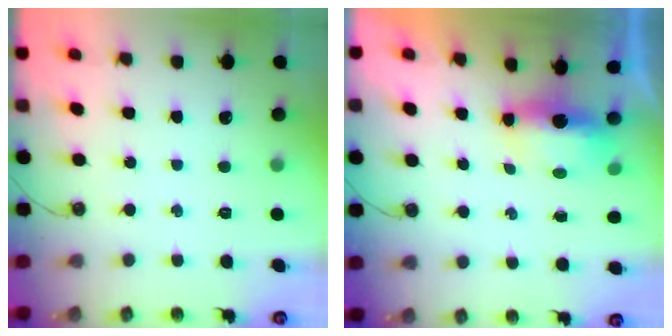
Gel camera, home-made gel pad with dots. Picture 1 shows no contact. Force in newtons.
{"total": 7.0, "press": 6.1, "slide": 3.3}